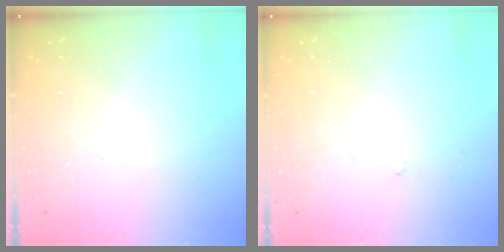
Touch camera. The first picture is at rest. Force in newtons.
{"total": 0.0}